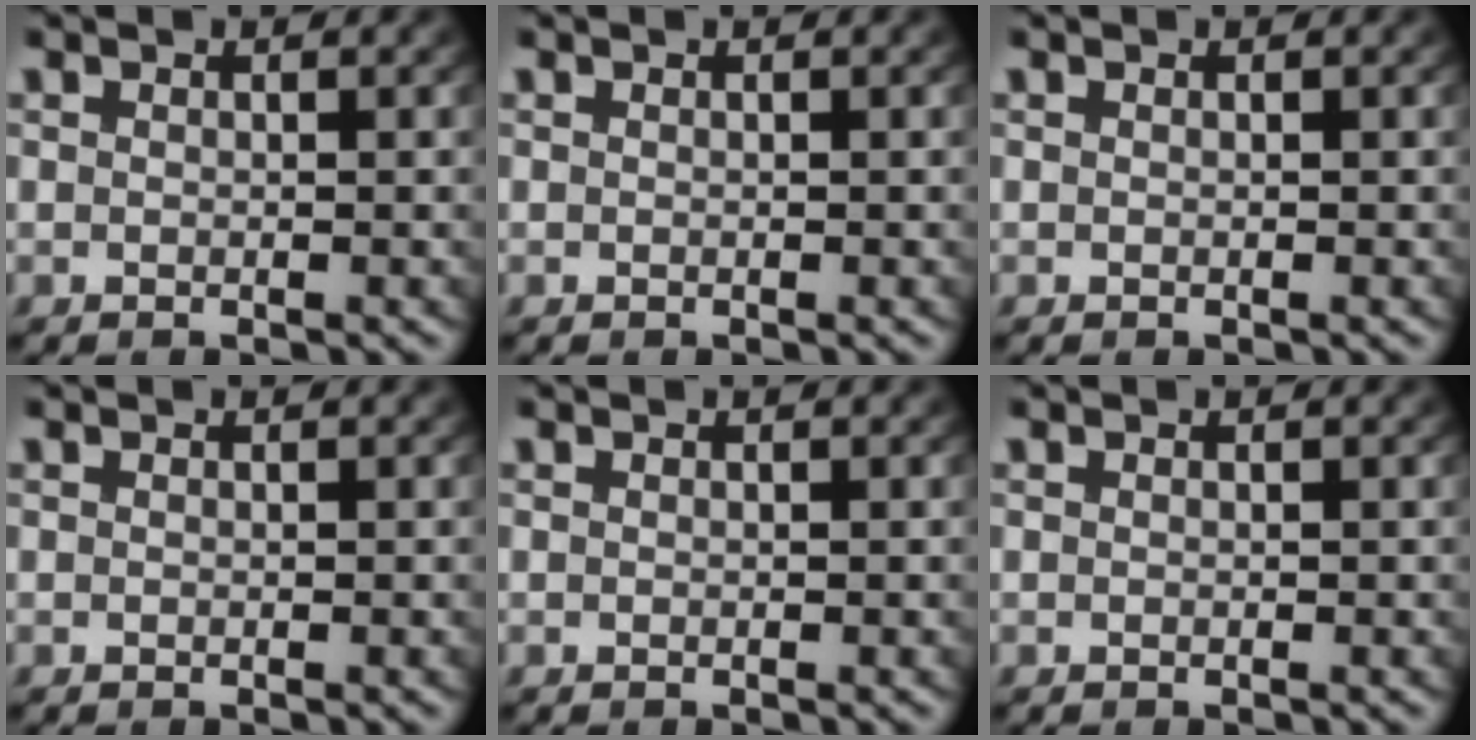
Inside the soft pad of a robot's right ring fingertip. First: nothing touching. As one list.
[{"total": 0.0}, {"total": 0.0}, {"total": 0.0}, {"total": 0.0}, {"total": 0.0}]